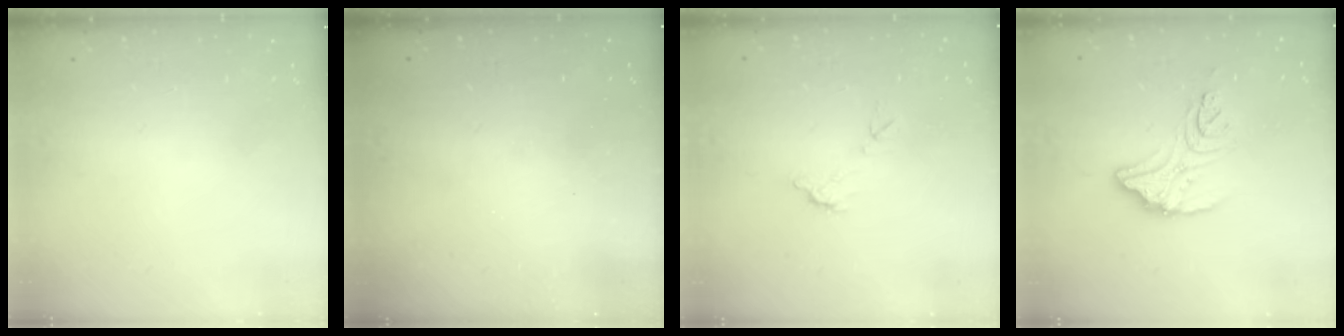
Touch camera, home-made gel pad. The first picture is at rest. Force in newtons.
{"total": 3.0, "press": 2.9, "slide": 0.8}
{"total": 4.5, "press": 4.5, "slide": 0.2}
{"total": 11.8, "press": 11.8, "slide": 0.4}